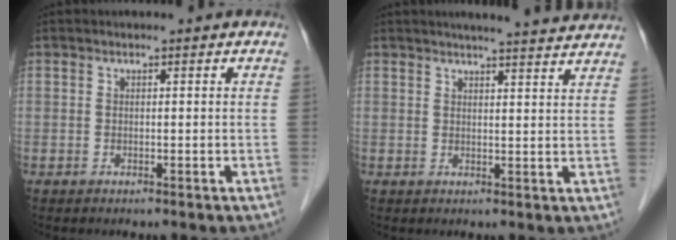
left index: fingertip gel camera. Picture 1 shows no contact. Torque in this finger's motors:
{"motor_torque": [-0.07, -0.31, 0.16, 0.04]}